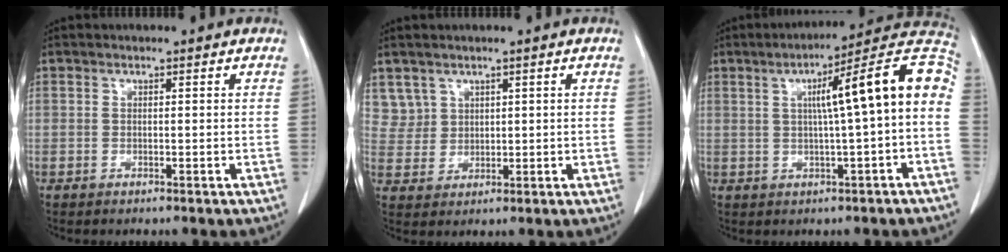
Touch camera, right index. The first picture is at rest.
{"total": 4.1, "force": [2.5, 3.2, -0.4], "torque": [0.019, 0.005, 0.054]}
{"total": 13.8, "force": [1.2, 0.2, 13.8], "torque": [-0.190, 0.038, 0.012]}